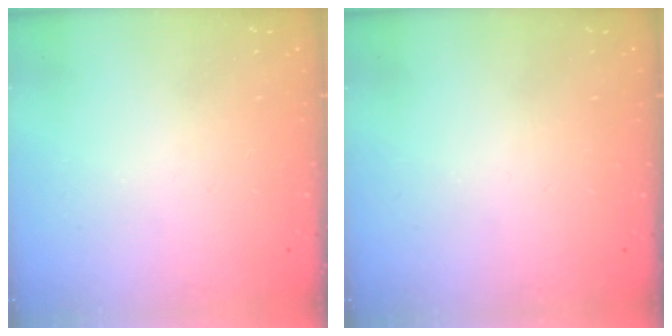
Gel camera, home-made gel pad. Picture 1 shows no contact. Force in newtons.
{"total": 0.0}